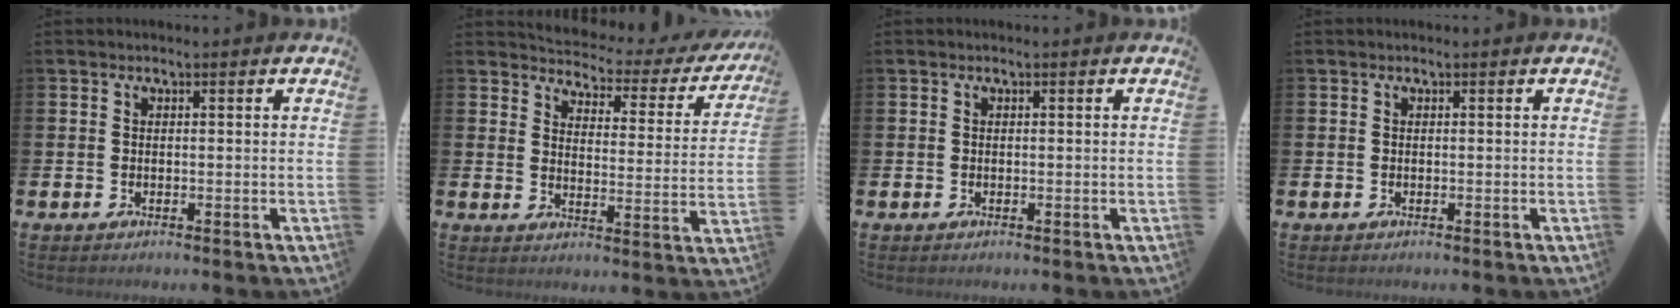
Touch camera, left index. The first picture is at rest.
{"total": 3.1, "force": [2.8, 1.2, 0.6], "torque": [-0.030, -0.030, 0.037]}
{"total": 0.0}
{"total": 0.0}